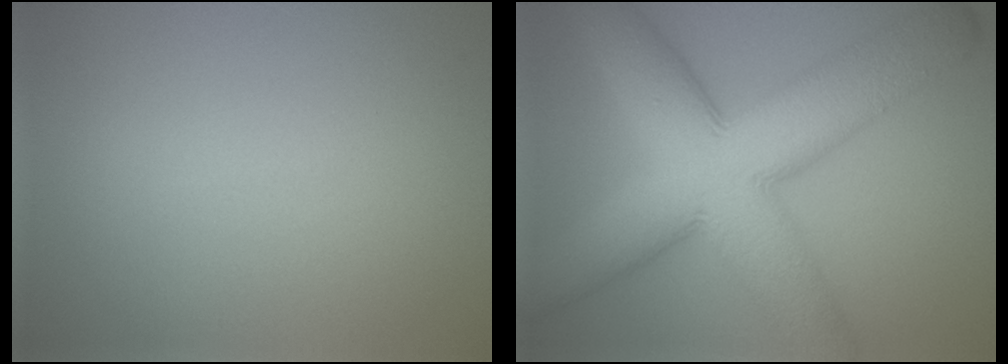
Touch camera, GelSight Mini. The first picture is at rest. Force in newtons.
{"total": 13.2, "press": 13.2, "slide": 0.4}